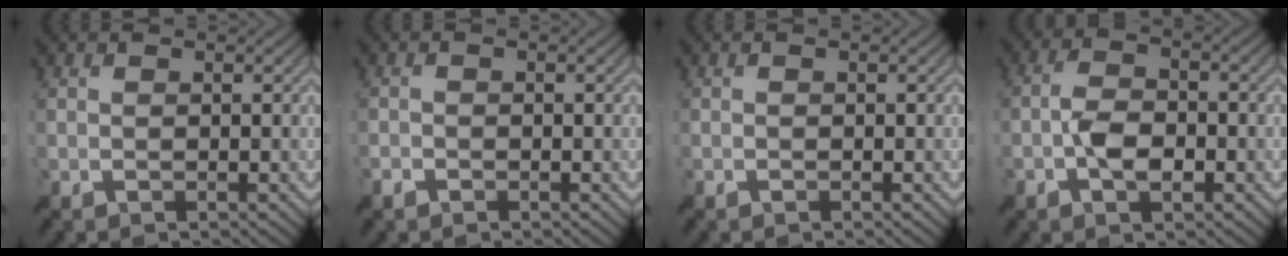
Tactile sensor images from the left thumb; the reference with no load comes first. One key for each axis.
{"total": 1.1, "fx": -0.9, "fy": 0.5, "fz": 0.3, "tx": -0.008, "ty": 0.001, "tz": -0.020}
{"total": 0.0}
{"total": 4.8, "fx": -1.6, "fy": 2.1, "fz": 4.0, "tx": -0.084, "ty": 0.006, "tz": -0.038}